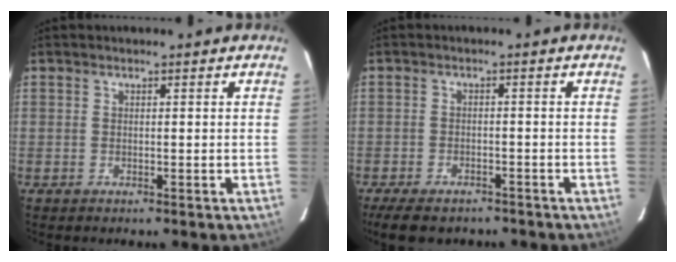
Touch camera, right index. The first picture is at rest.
{"total": 8.9, "force": [-7.0, 3.8, 4.1], "torque": [-0.098, -0.016, -0.110]}